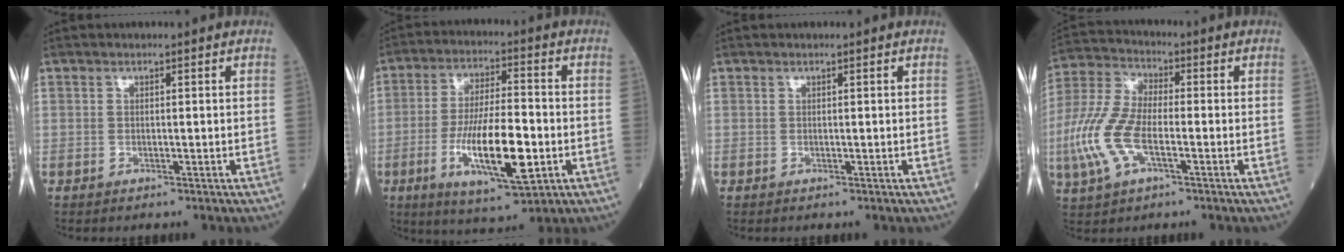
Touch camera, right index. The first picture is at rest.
{"total": 13.5, "force": [-3.5, 2.9, 12.7], "torque": [-0.235, -0.011, -0.057]}
{"total": 0.0}
{"total": 11.1, "force": [-2.8, 4.9, 9.5], "torque": [-0.231, 0.002, -0.059]}